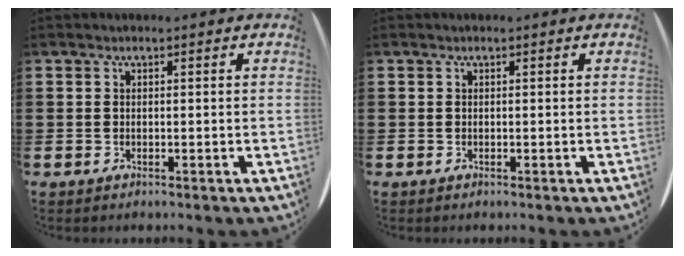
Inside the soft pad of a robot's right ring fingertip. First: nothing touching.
{"total": 0.0}